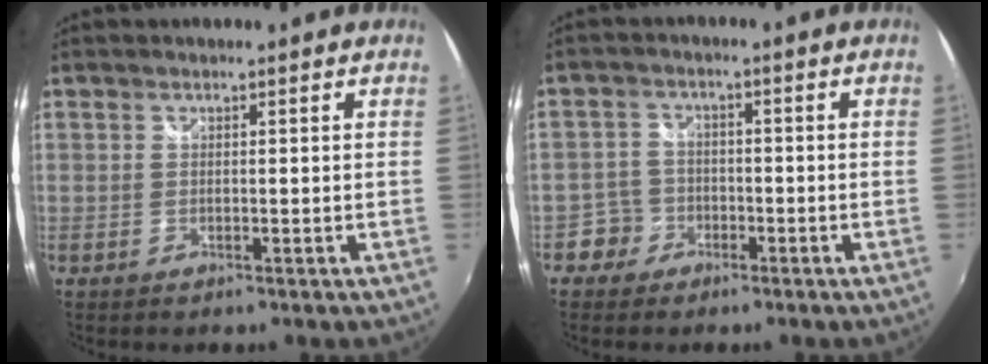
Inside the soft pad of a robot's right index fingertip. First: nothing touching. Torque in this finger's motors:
{"motor_torque": [-0.82, 0.47, -0.94, -0.21]}